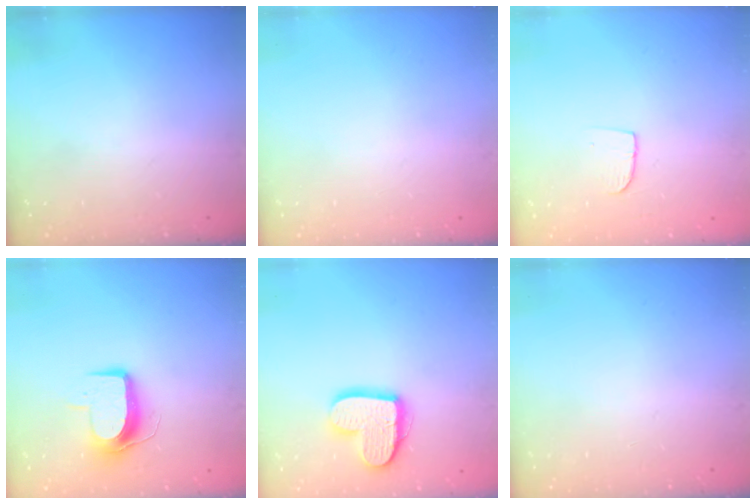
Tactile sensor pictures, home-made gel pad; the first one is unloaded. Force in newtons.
{"total": 0.0}
{"total": 5.6, "press": 5.6, "slide": 0.4}
{"total": 9.2, "press": 9.1, "slide": 0.5}
{"total": 14.1, "press": 14.0, "slide": 1.0}
{"total": 0.0}